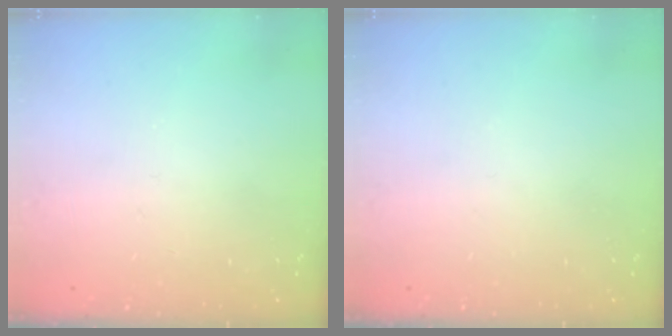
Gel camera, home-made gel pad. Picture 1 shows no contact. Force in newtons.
{"total": 0.0}